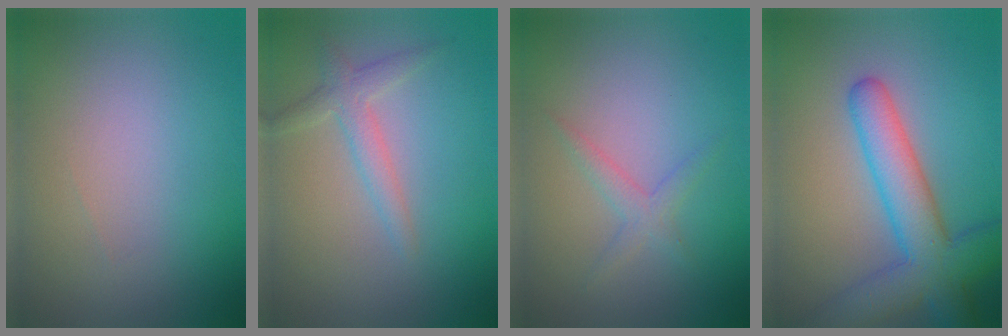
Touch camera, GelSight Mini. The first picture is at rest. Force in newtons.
{"total": 2.2, "press": 2.2, "slide": 0.1}
{"total": 1.6, "press": 1.6, "slide": 0.1}
{"total": 7.4, "press": 7.4, "slide": 0.3}